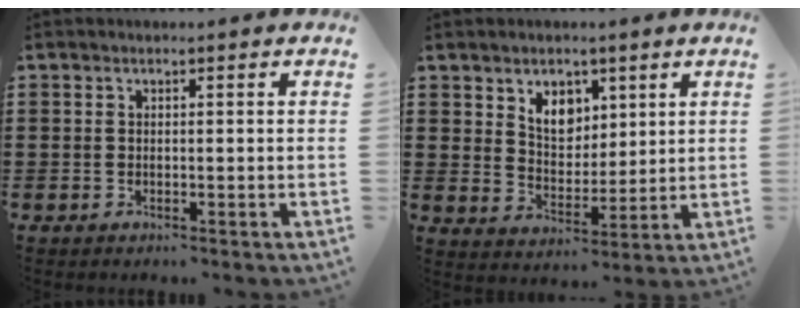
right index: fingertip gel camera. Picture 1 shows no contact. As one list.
[{"total": 5.6, "force": [3.7, 3.6, 2.2], "torque": [-0.051, 0.005, 0.067]}]